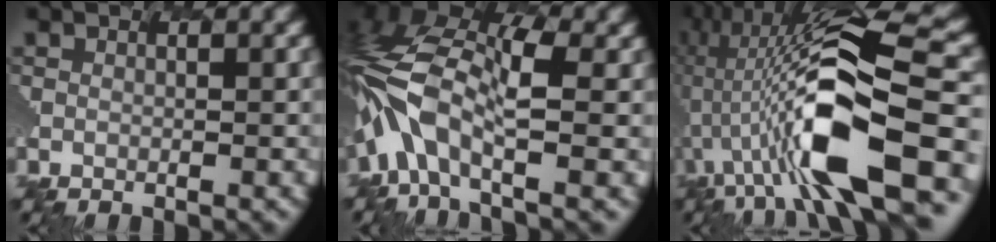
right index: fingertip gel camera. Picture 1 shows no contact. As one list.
[{"total": 8.2, "force": [-1.5, 4.1, 6.9], "torque": [-0.185, 0.027, -0.057]}, {"total": 13.7, "force": [-1.8, 4.4, 12.9], "torque": [-0.257, 0.051, -0.053]}]